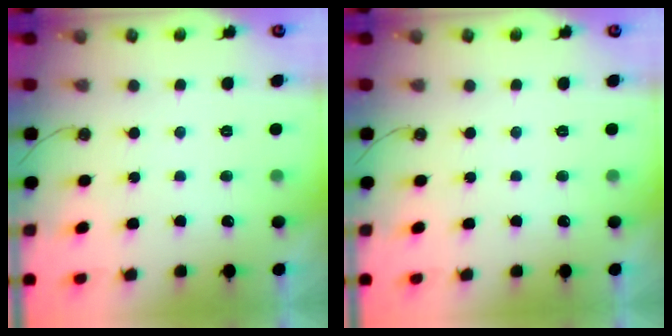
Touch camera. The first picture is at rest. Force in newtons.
{"total": 0.0}